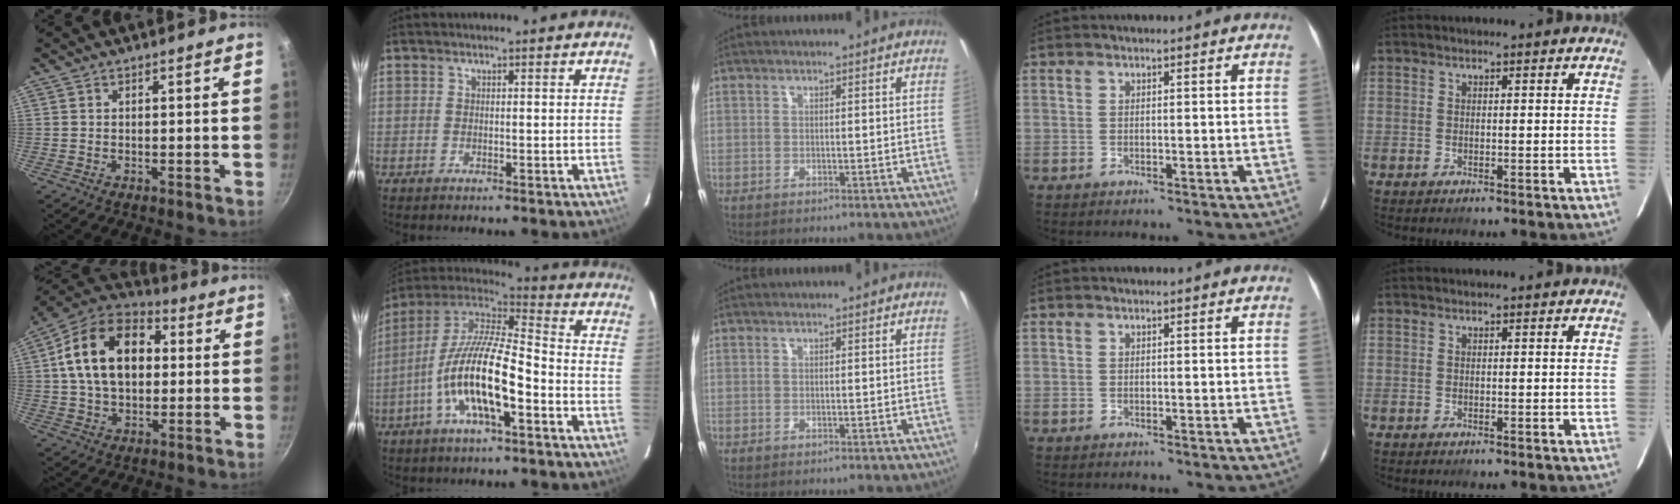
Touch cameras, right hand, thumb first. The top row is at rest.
{"thumb": {"total": 18.5, "force": [2.7, 12.5, 13.3], "torque": [-0.200, 0.027, 0.031]}, "index": {"total": 17.2, "force": [-6.4, 4.9, 15.2], "torque": [-0.290, -0.014, -0.125]}}